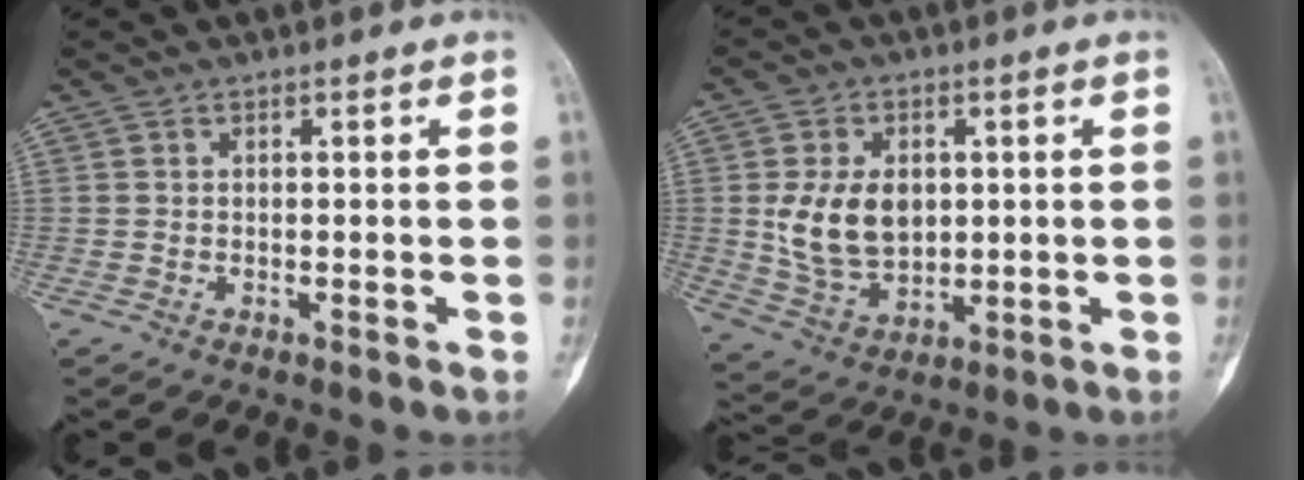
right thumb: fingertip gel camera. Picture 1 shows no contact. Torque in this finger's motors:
{"motor_torque": [0.85, 0.73, 0.69, -0.47, 0.03]}